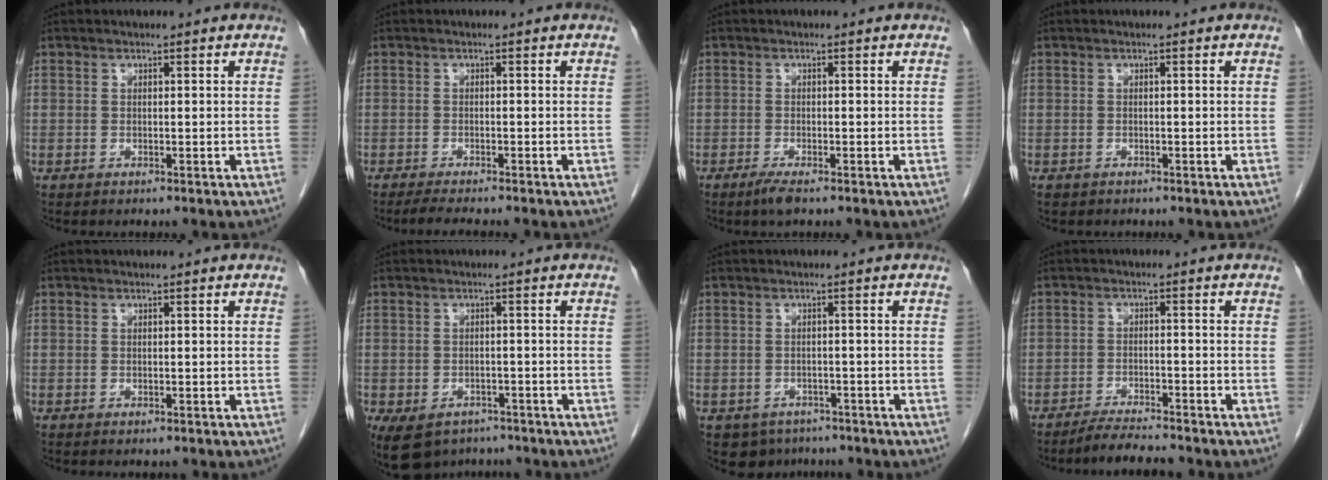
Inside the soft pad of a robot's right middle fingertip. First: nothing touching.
{"total": 4.1, "force": [-3.5, 0.2, 2.1], "torque": [-0.034, -0.009, -0.053]}
{"total": 2.0, "force": [-1.4, 0.2, 1.4], "torque": [-0.035, -0.006, -0.028]}
{"total": 1.0, "force": [-0.7, 0.7, 0.1], "torque": [-0.013, 0.001, -0.010]}
{"total": 0.0}
{"total": 8.7, "force": [-5.8, 5.8, 2.9], "torque": [-0.067, -0.001, -0.081]}
{"total": 4.5, "force": [-3.2, 3.1, 0.5], "torque": [-0.004, 0.006, -0.041]}
{"total": 4.2, "force": [-4.0, 0.1, 1.3], "torque": [-0.024, -0.017, -0.071]}